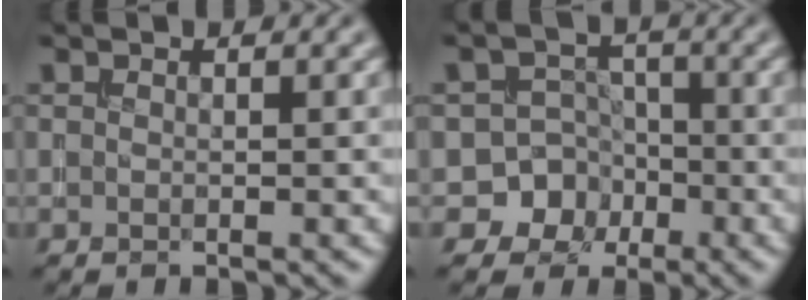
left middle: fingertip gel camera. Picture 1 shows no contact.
{"total": 5.9, "force": [-2.6, 5.2, 0.6], "torque": [0.021, -0.002, -0.063]}